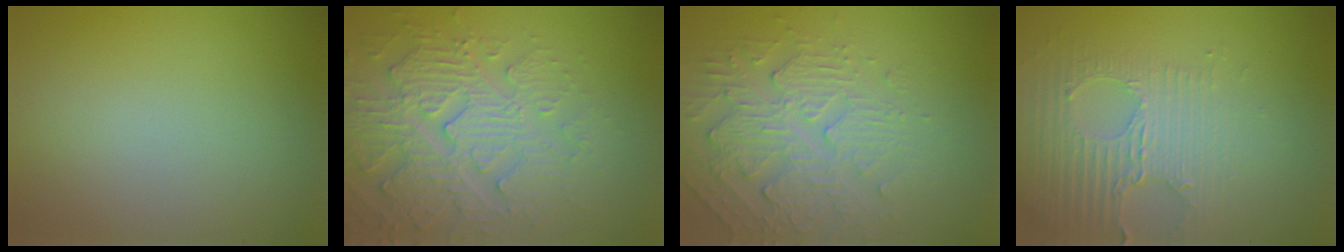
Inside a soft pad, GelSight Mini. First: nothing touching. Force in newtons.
{"total": 5.5, "press": 5.1, "slide": 2.0}
{"total": 4.9, "press": 3.6, "slide": 3.4}
{"total": 3.5, "press": 3.4, "slide": 0.8}